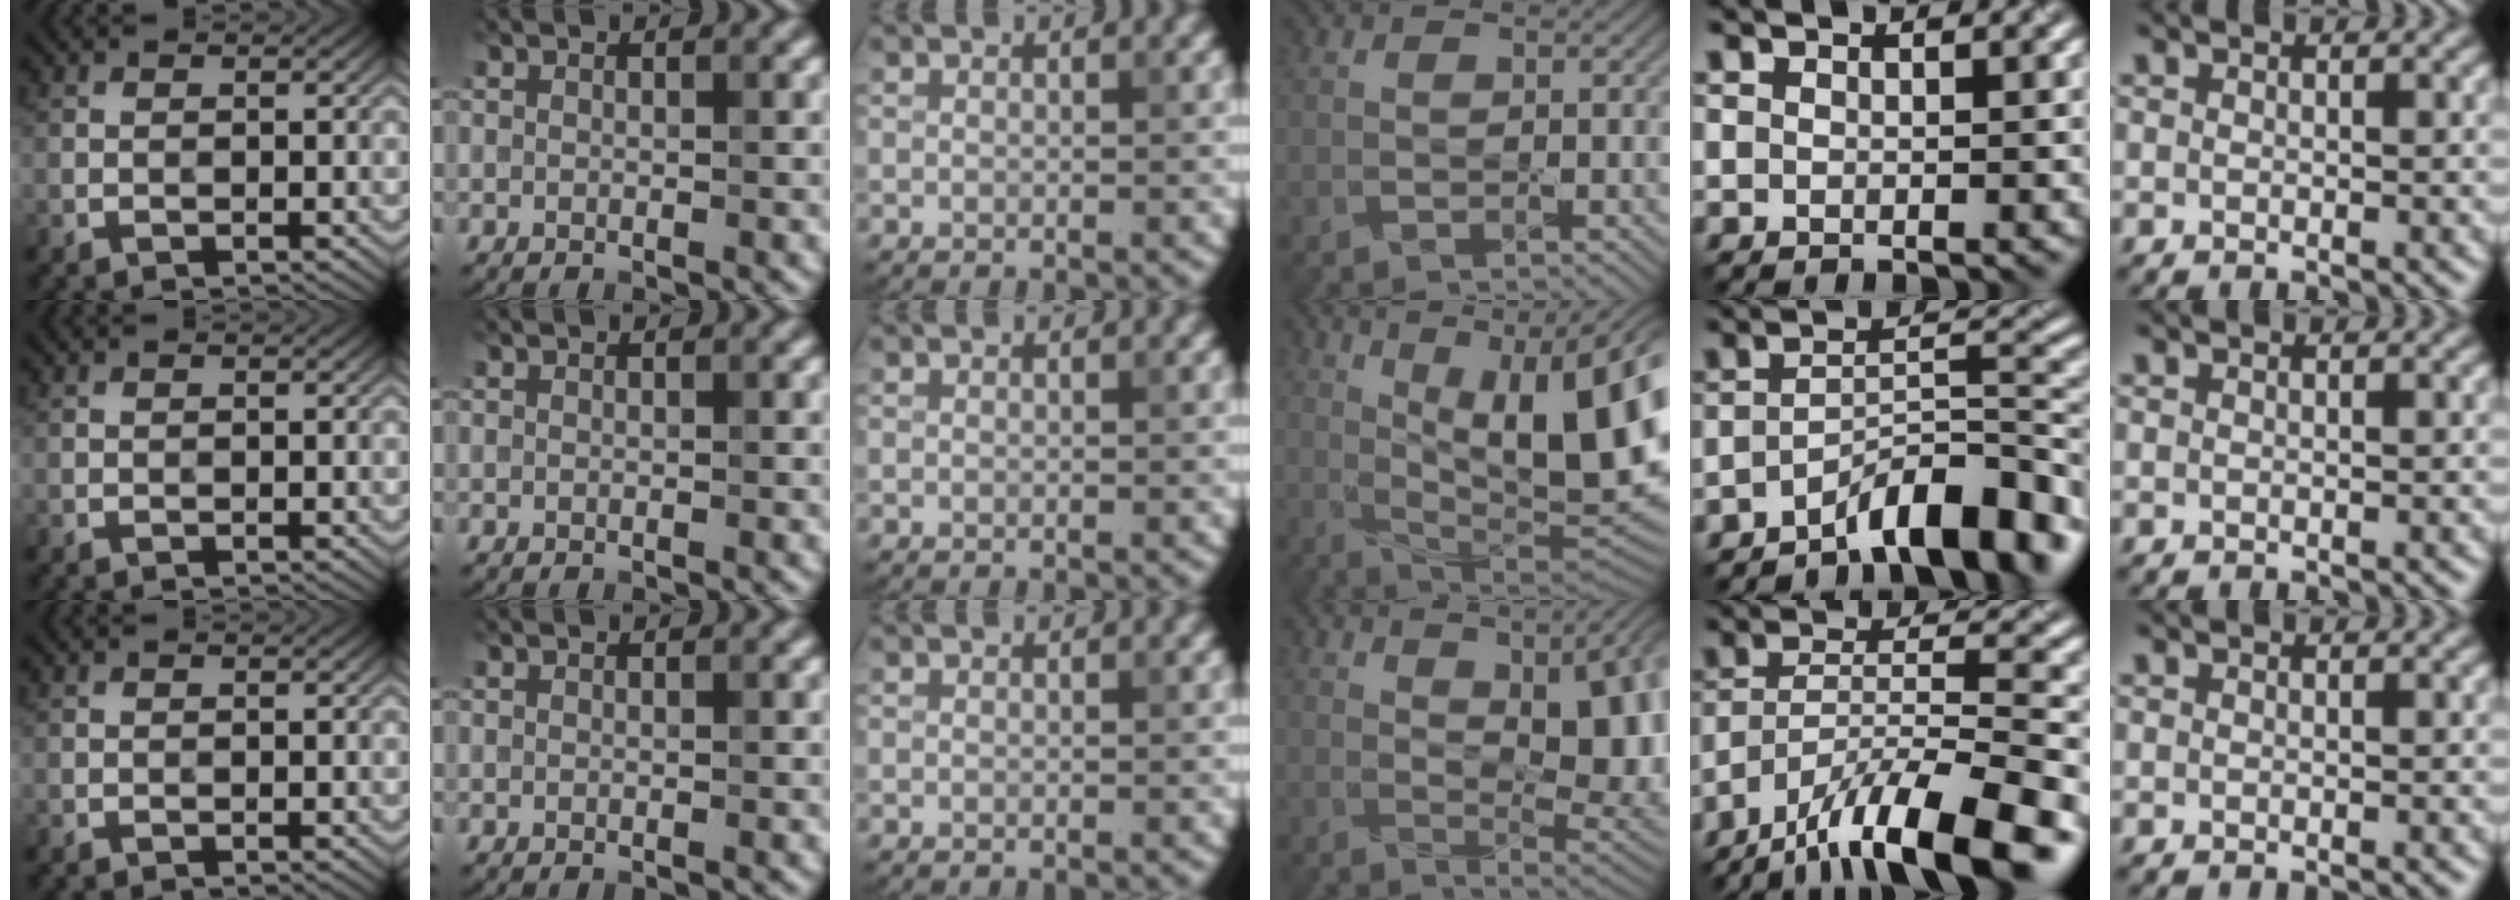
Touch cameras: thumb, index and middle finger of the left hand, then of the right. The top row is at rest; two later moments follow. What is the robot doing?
{"motion": "press", "object": "syringe"}